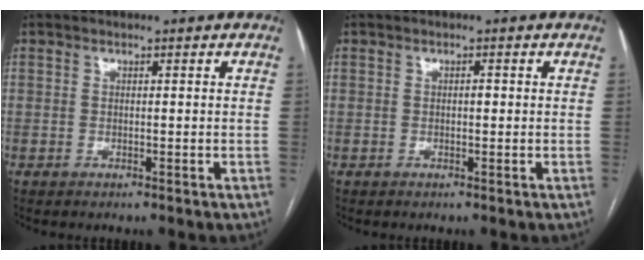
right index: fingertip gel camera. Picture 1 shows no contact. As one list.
[{"total": 0.7, "force": [0.0, 0.3, 0.6], "torque": [-0.009, 0.002, -0.002]}]